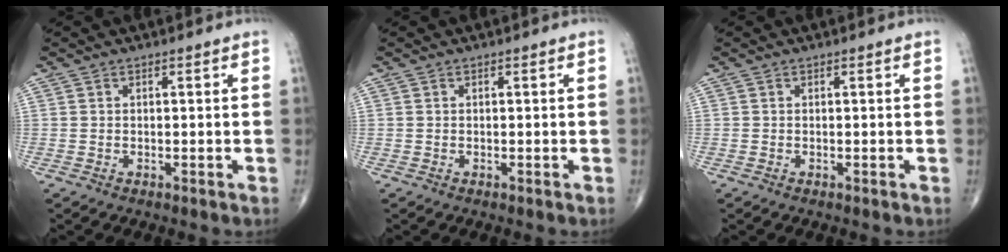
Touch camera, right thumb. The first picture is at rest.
{"total": 0.0}
{"total": 0.0}